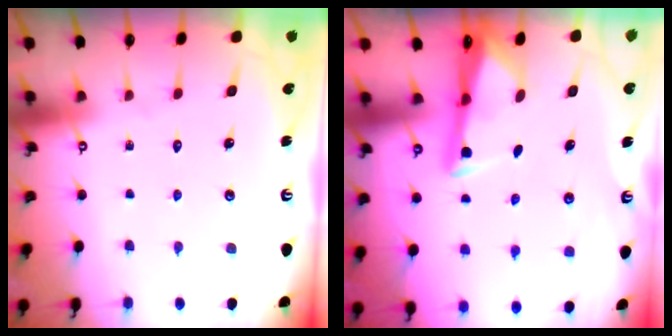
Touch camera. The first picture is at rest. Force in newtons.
{"total": 3.2, "press": 3.1, "slide": 0.8}